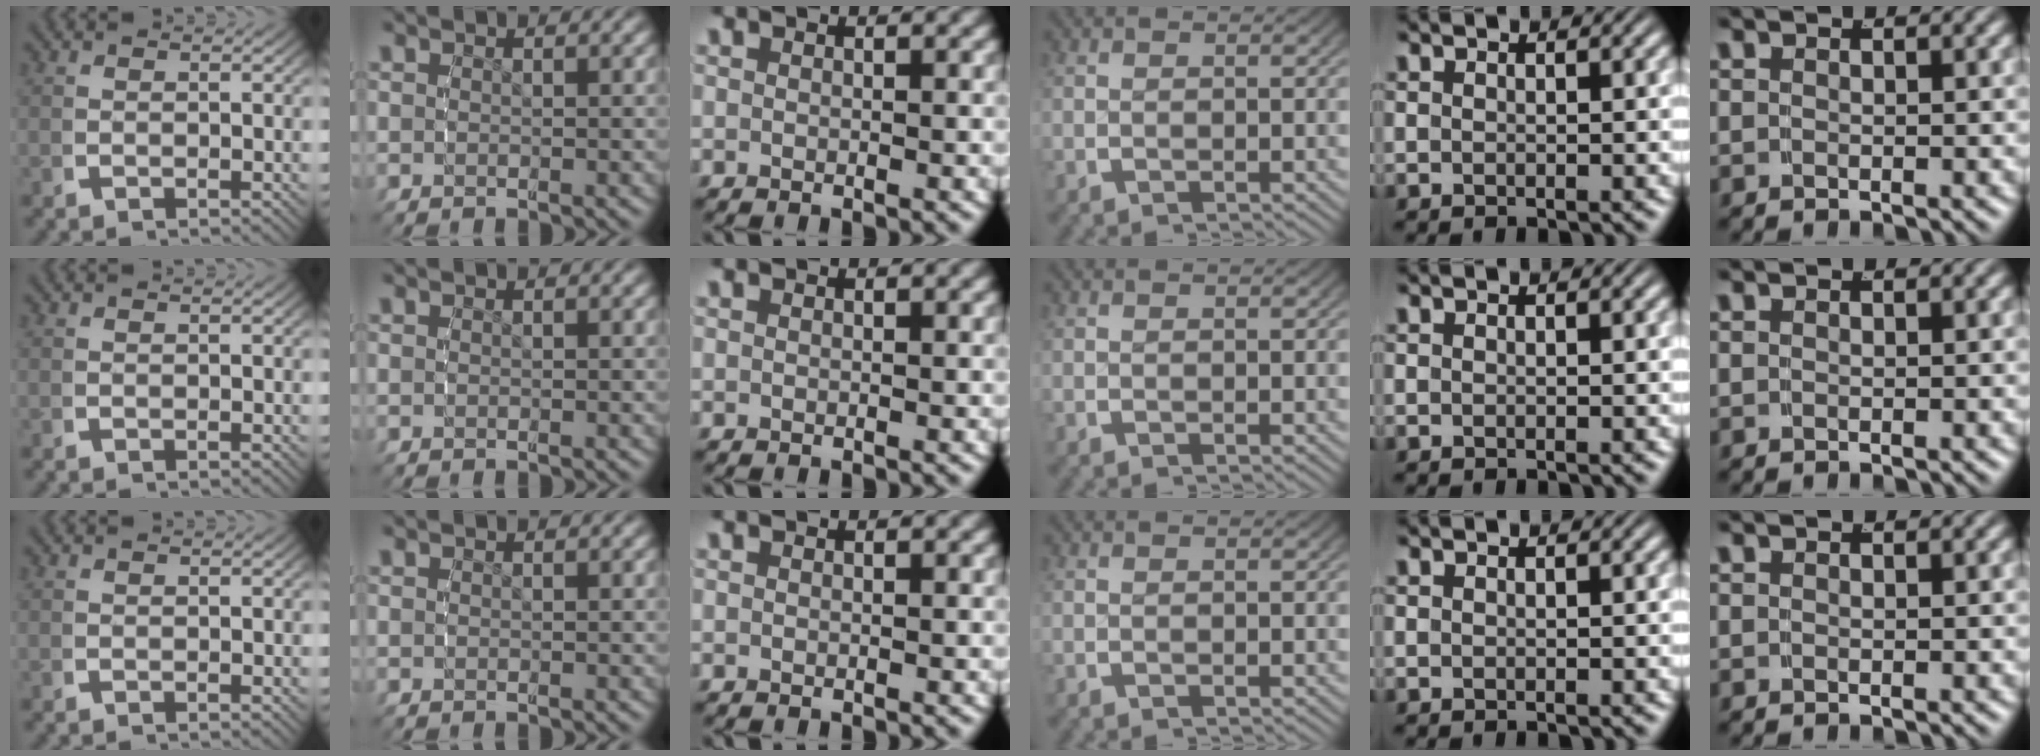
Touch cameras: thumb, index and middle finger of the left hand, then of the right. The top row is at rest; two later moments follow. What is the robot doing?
{"motion": "reach", "object": "shirt"}